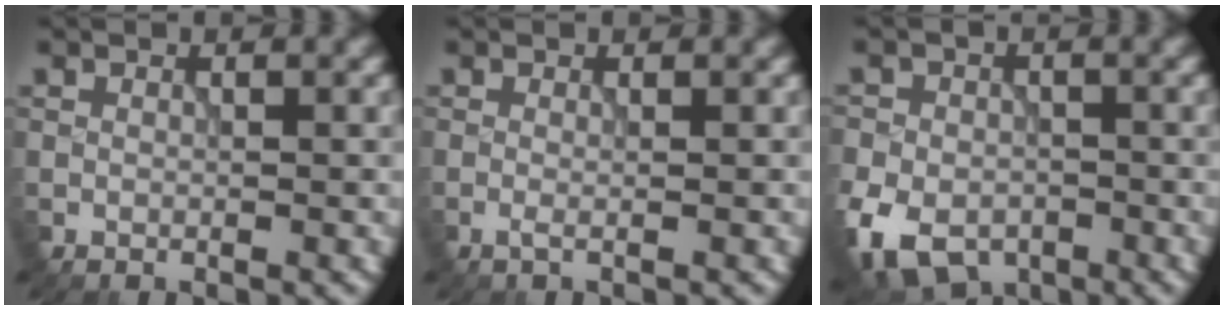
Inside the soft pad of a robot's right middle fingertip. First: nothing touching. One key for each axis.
{"total": 0.6, "fx": -0.2, "fy": -0.1, "fz": 0.5, "tx": -0.011, "ty": -0.004, "tz": -0.004}
{"total": 10.0, "fx": -5.0, "fy": 7.1, "fz": 5.0, "tx": -0.102, "ty": -0.041, "tz": -0.091}